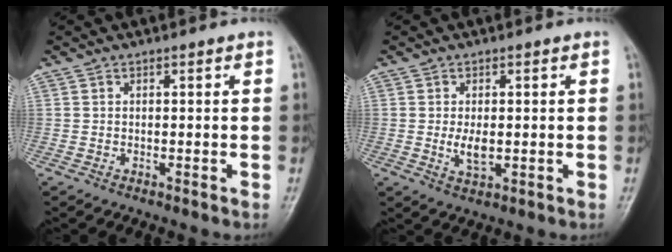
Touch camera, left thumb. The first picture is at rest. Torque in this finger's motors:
{"motor_torque": [0.13, 0.16, 0.48, 0.09, 0.02]}